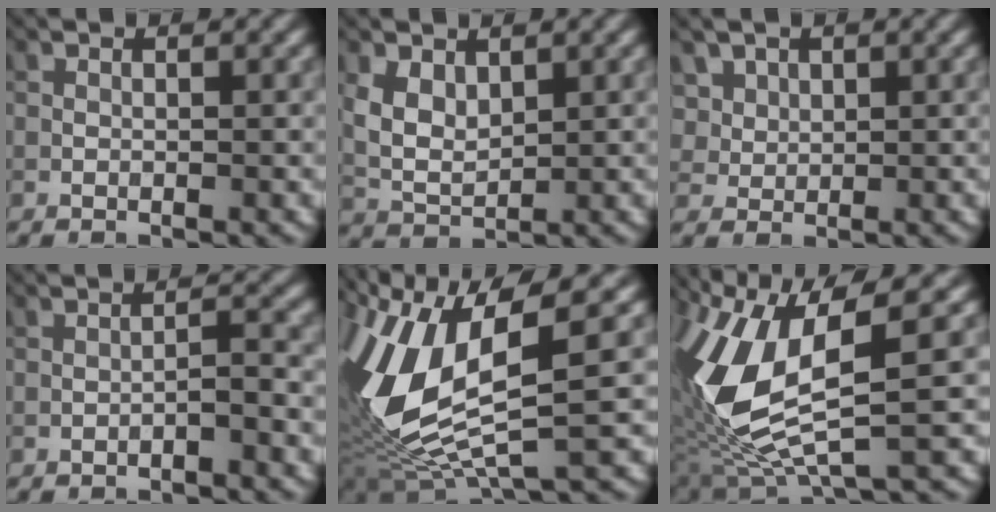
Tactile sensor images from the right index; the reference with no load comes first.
{"total": 3.5, "force": [1.3, 2.1, 2.4], "torque": [-0.060, -0.003, 0.031]}
{"total": 4.1, "force": [2.4, 2.9, 1.5], "torque": [-0.047, 0.000, 0.056]}
{"total": 1.3, "force": [-0.9, 0.1, 1.0], "torque": [-0.014, 0.007, -0.016]}
{"total": 11.9, "force": [1.0, 4.7, 10.8], "torque": [-0.251, -0.015, 0.021]}
{"total": 10.5, "force": [1.3, 4.3, 9.5], "torque": [-0.219, -0.019, 0.030]}